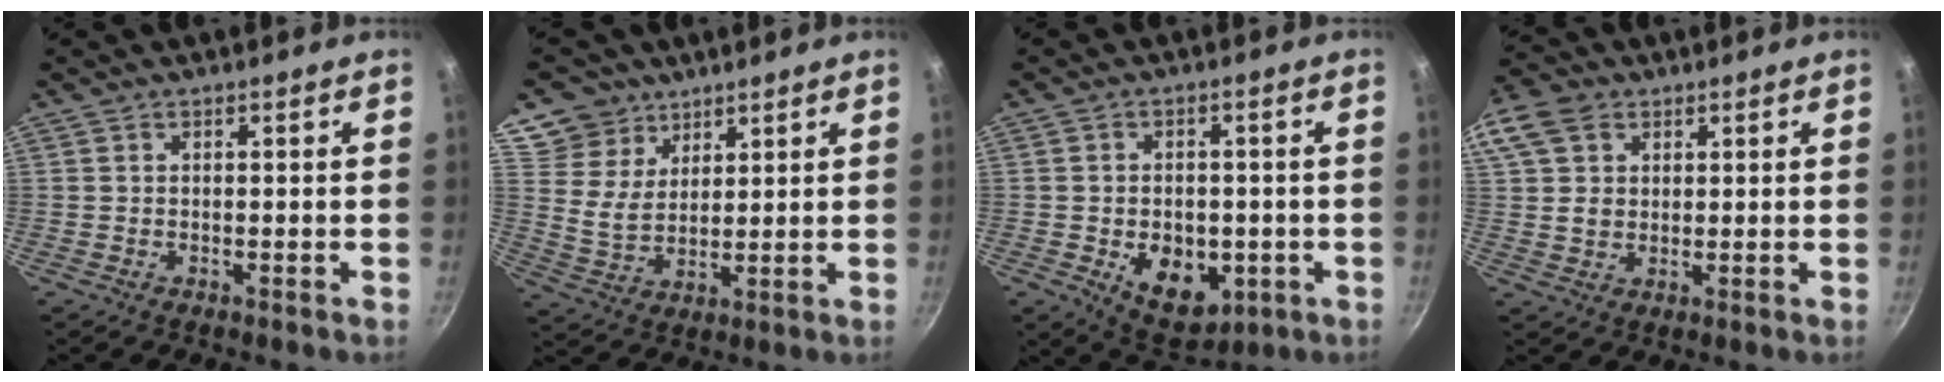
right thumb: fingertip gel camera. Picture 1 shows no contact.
{"total": 8.9, "force": [6.0, 6.3, 1.8], "torque": [-0.004, -0.032, 0.111]}
{"total": 11.2, "force": [-2.8, 7.6, 7.7], "torque": [-0.077, -0.004, -0.024]}
{"total": 11.6, "force": [4.8, 8.9, 5.9], "torque": [-0.121, 0.005, 0.084]}